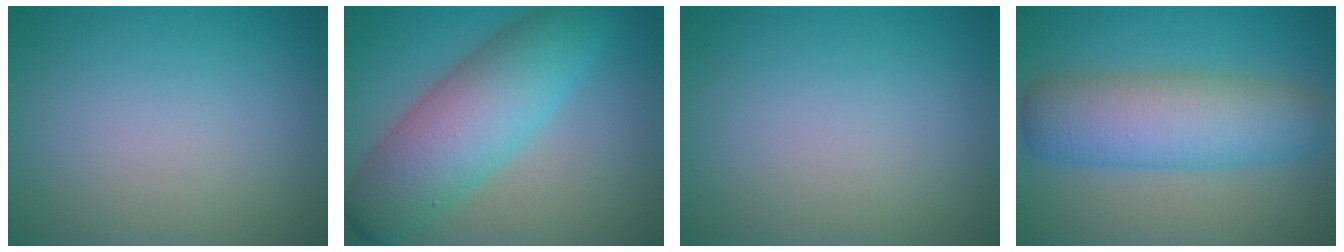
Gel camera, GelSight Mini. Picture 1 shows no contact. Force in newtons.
{"total": 8.5, "press": 8.5, "slide": 0.1}
{"total": 0.0}
{"total": 7.6, "press": 7.6, "slide": 0.1}